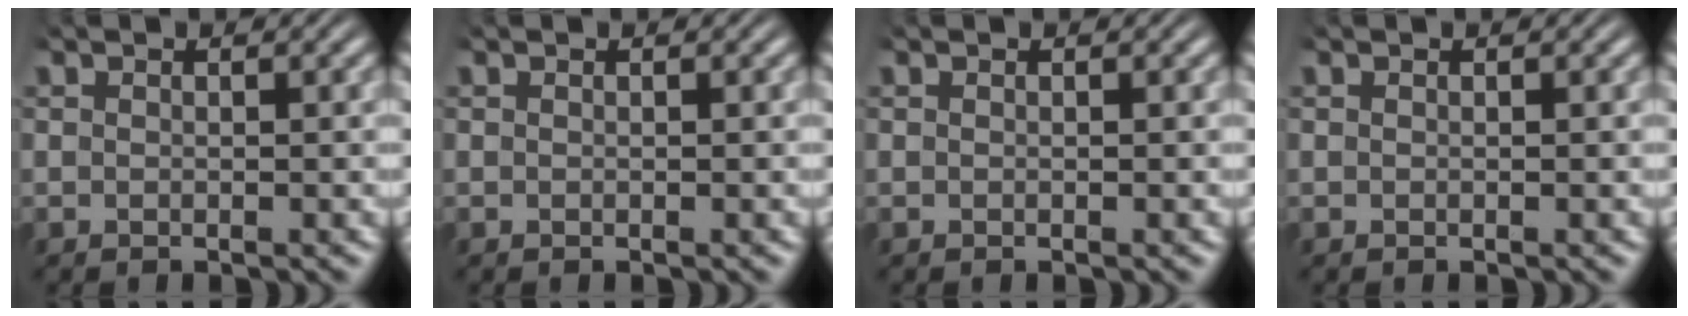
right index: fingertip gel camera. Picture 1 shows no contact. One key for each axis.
{"total": 0.0}
{"total": 0.0}
{"total": 0.0}